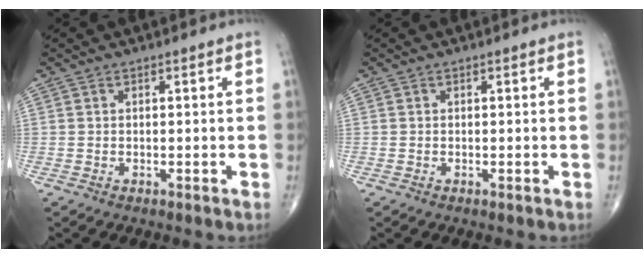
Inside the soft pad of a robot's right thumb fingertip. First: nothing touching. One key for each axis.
{"total": 0.0}